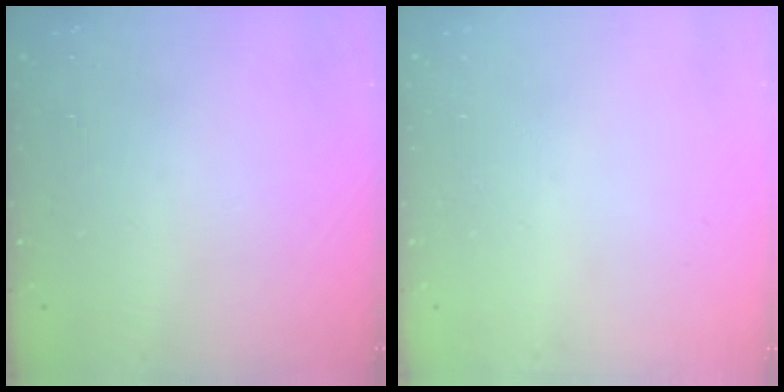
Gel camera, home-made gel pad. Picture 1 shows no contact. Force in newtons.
{"total": 0.0}